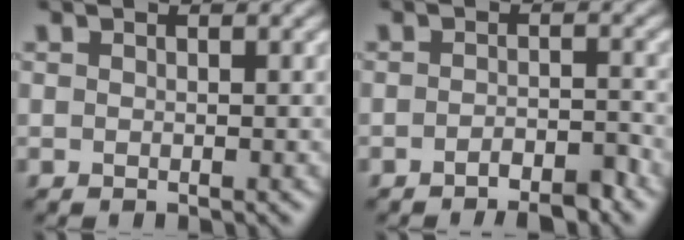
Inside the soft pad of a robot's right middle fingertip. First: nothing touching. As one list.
[{"total": 2.7, "force": [-2.1, 0.8, 1.5], "torque": [-0.021, 0.009, -0.033]}]